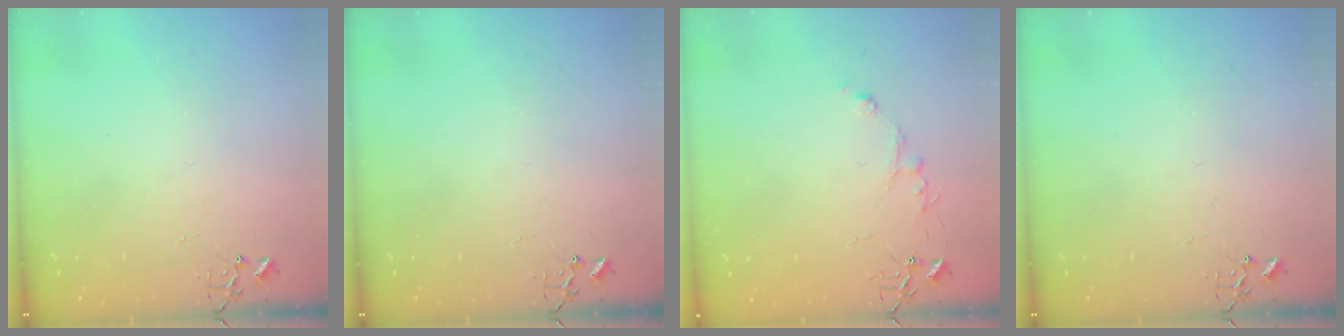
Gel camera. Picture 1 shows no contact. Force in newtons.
{"total": 0.0}
{"total": 5.5, "press": 5.5, "slide": 0.6}
{"total": 0.0}